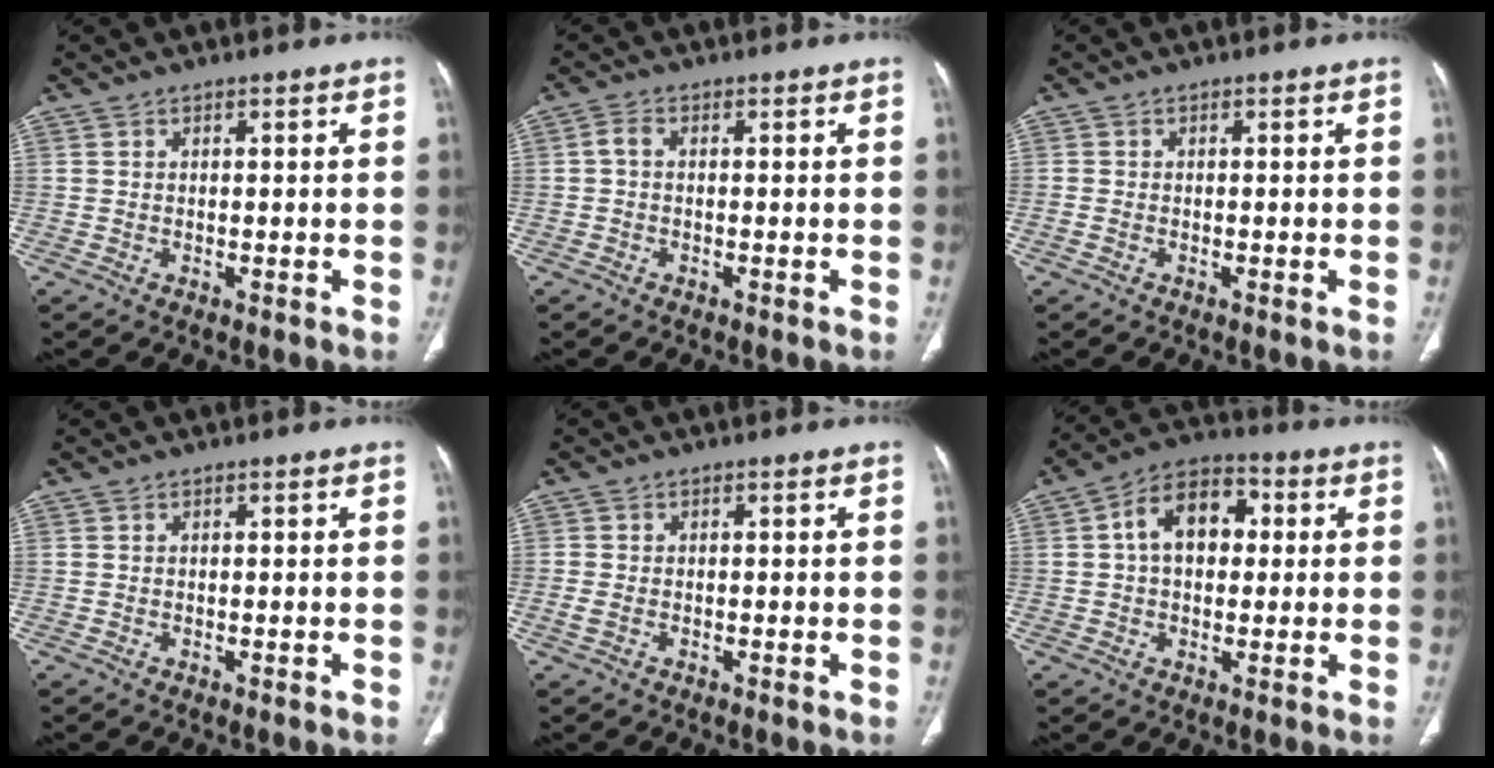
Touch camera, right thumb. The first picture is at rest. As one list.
[{"total": 1.9, "force": [-0.3, 1.2, 1.5], "torque": [-0.027, 0.003, -0.010]}, {"total": 0.7, "force": [-0.3, 0.4, 0.4], "torque": [-0.010, -0.001, -0.007]}, {"total": 0.0}, {"total": 1.6, "force": [-0.5, 1.1, 1.1], "torque": [-0.031, -0.001, -0.011]}, {"total": 11.1, "force": [1.7, 7.6, 8.0], "torque": [-0.109, 0.024, 0.019]}]